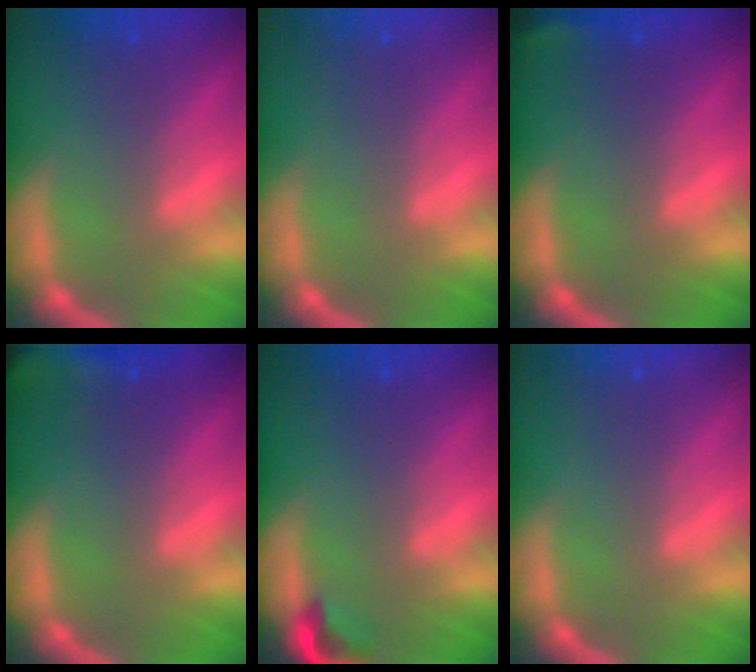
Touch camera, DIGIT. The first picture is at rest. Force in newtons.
{"total": 0.0}
{"total": 1.9}
{"total": 7.0}
{"total": 1.9}
{"total": 0.0}